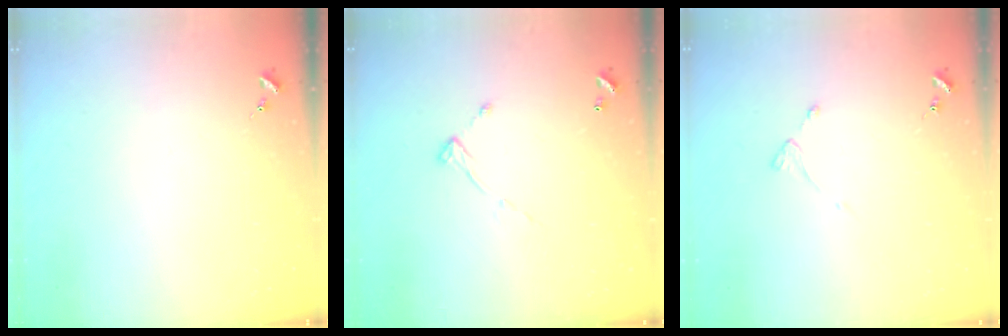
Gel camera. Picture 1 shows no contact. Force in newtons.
{"total": 6.2, "press": 6.2, "slide": 0.3}
{"total": 2.7, "press": 2.6, "slide": 0.5}